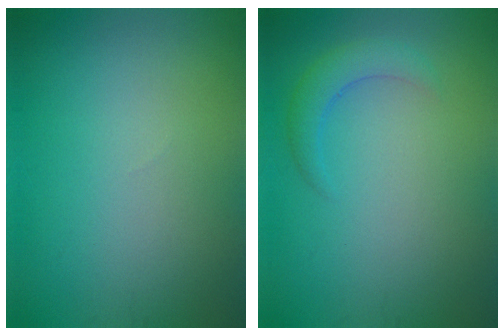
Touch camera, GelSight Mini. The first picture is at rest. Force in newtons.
{"total": 2.3, "press": 2.3, "slide": 0.0}